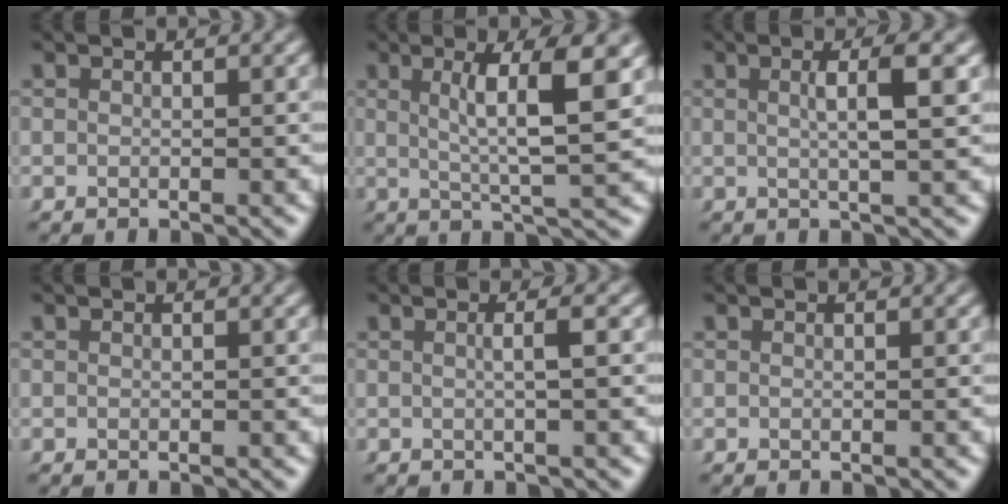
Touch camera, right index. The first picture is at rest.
{"total": 5.2, "force": [1.7, 0.1, 4.9], "torque": [-0.077, 0.003, 0.026]}
{"total": 2.9, "force": [1.0, -0.4, 2.7], "torque": [-0.041, 0.005, 0.016]}
{"total": 0.0}
{"total": 1.5, "force": [0.0, -0.1, 1.5], "torque": [-0.023, 0.005, -0.003]}
{"total": 0.0}